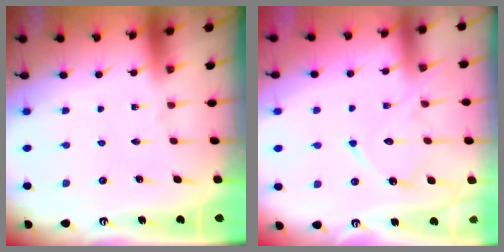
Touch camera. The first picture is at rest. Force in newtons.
{"total": 12.8, "press": 12.8, "slide": 1.2}